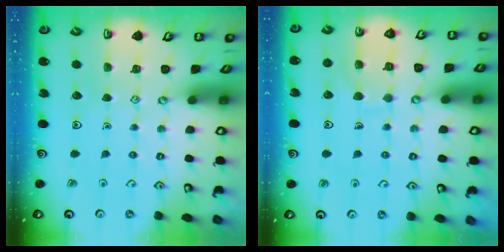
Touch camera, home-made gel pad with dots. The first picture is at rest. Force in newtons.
{"total": 8.5, "press": 8.4, "slide": 0.7}